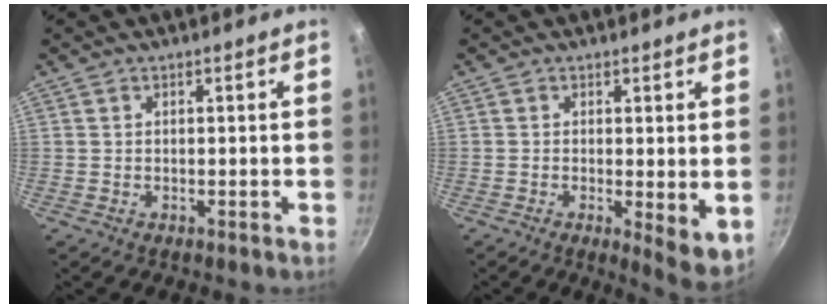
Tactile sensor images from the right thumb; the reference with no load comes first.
{"total": 6.3, "force": [-0.3, 2.0, 5.9], "torque": [-0.078, -0.020, -0.002]}